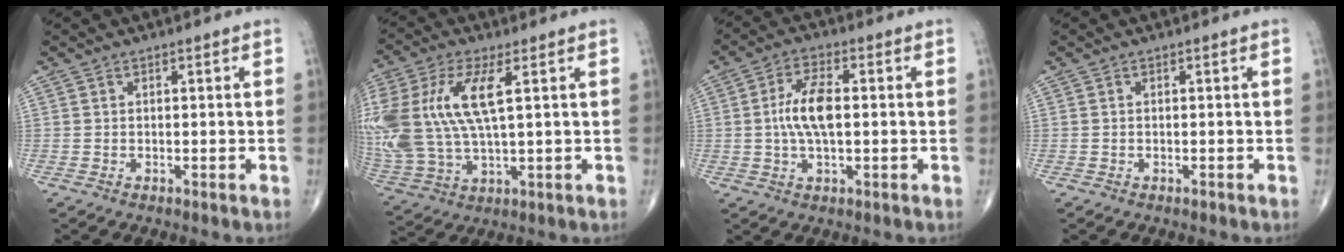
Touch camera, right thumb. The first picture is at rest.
{"total": 19.8, "force": [4.3, 8.6, 17.3], "torque": [-0.417, 0.003, 0.087]}
{"total": 8.0, "force": [0.2, 3.4, 7.2], "torque": [-0.146, 0.009, -0.001]}
{"total": 0.0}